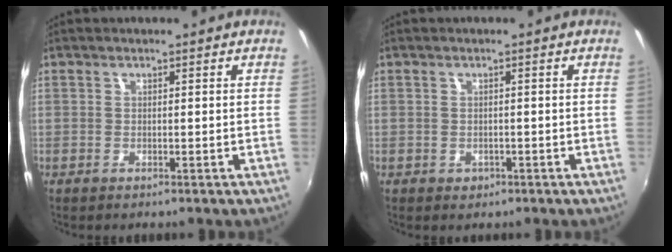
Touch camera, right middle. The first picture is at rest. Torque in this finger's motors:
{"motor_torque": [0.31, -0.27, -0.02, 0.00]}